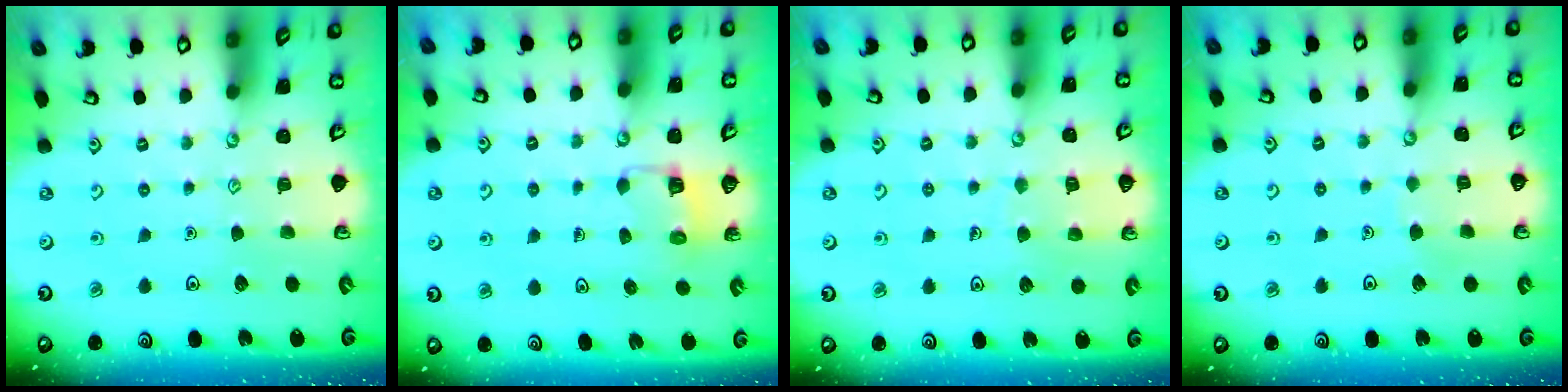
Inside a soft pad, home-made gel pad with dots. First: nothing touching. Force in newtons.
{"total": 3.1, "press": 3.1, "slide": 0.3}
{"total": 6.8, "press": 6.7, "slide": 0.5}
{"total": 3.9, "press": 3.9, "slide": 0.3}